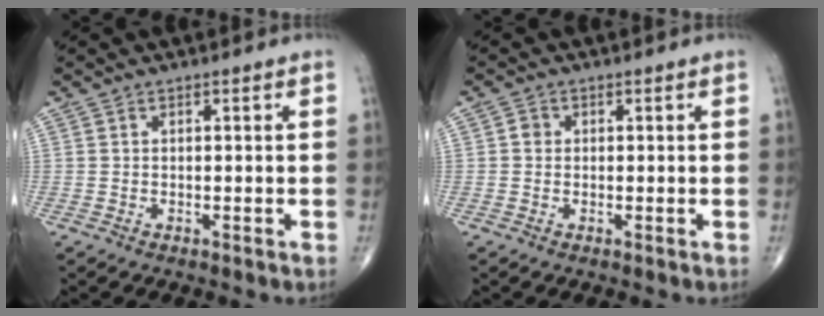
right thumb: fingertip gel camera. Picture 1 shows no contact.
{"total": 1.4, "force": [0.0, 1.2, 0.5], "torque": [-0.003, 0.003, -0.002]}